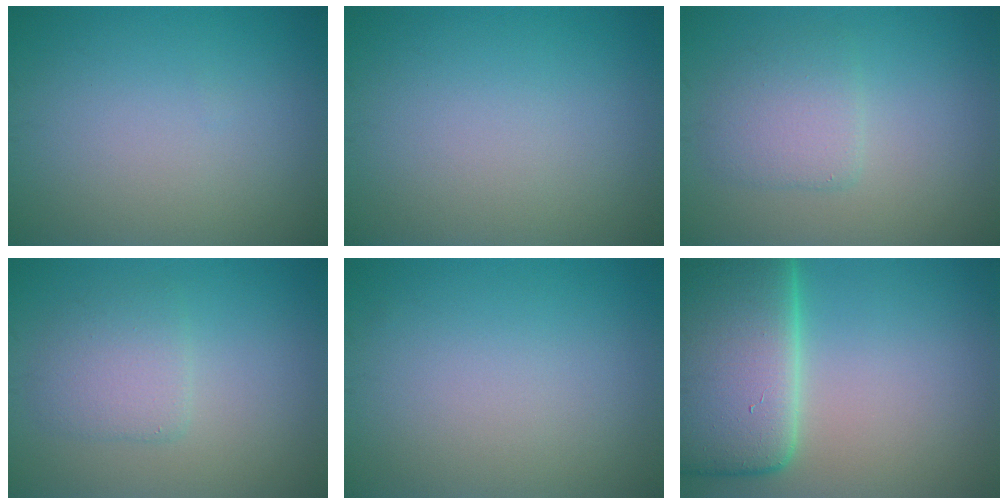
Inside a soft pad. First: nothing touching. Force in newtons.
{"total": 0.0}
{"total": 2.9, "press": 2.9, "slide": 0.3}
{"total": 2.9, "press": 2.9, "slide": 0.3}
{"total": 0.0}
{"total": 14.2, "press": 14.2, "slide": 1.3}